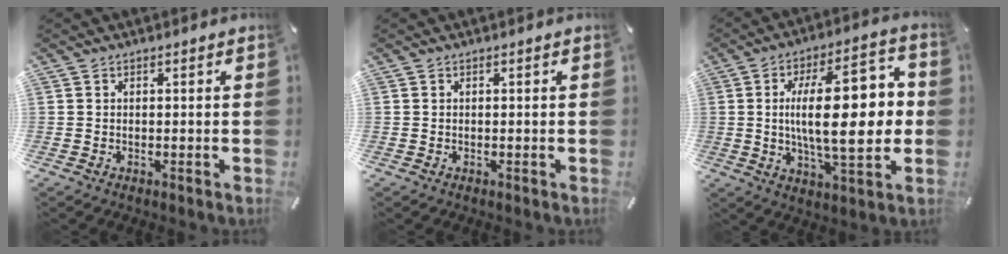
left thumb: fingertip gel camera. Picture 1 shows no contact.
{"total": 0.0}
{"total": 22.4, "force": [1.0, 9.1, 20.5], "torque": [-0.330, -0.001, 0.009]}